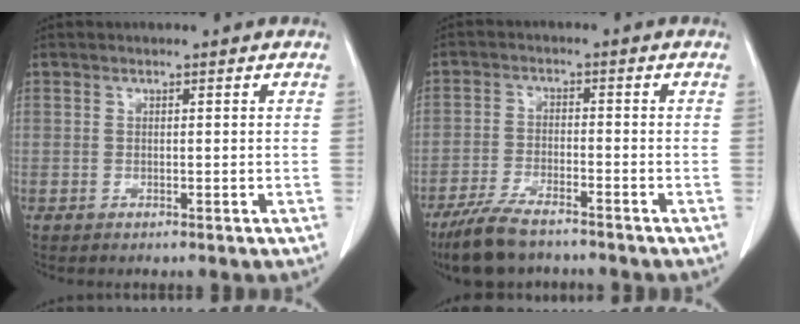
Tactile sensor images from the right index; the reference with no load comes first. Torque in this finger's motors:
{"motor_torque": [0.52, -0.51, 0.27, 0.06]}